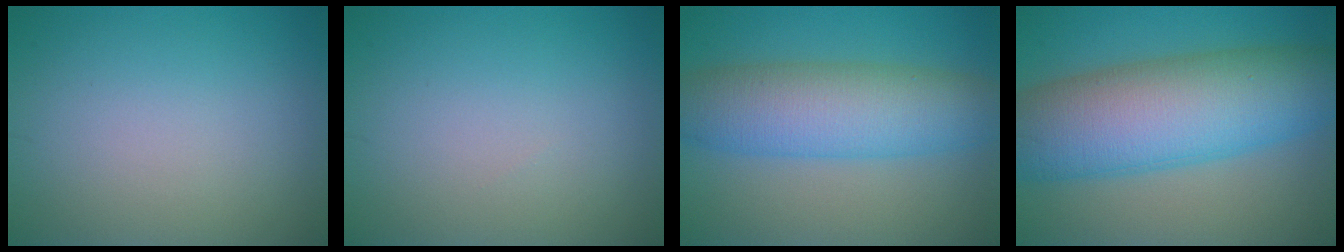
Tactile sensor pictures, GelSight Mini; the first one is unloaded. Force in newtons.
{"total": 0.0}
{"total": 8.2, "press": 8.2, "slide": 0.3}
{"total": 12.1, "press": 12.1, "slide": 0.3}